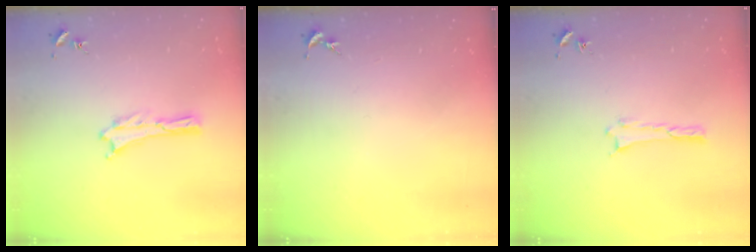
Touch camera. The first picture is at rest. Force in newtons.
{"total": 0.0}
{"total": 0.0}